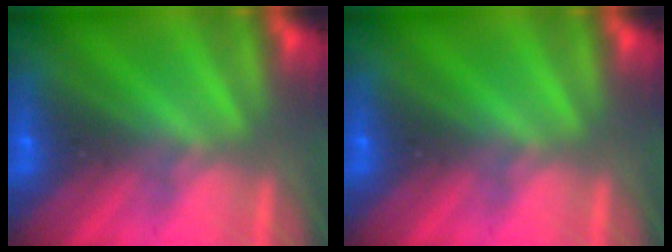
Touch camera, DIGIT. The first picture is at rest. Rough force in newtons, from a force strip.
{"total": 0.0}